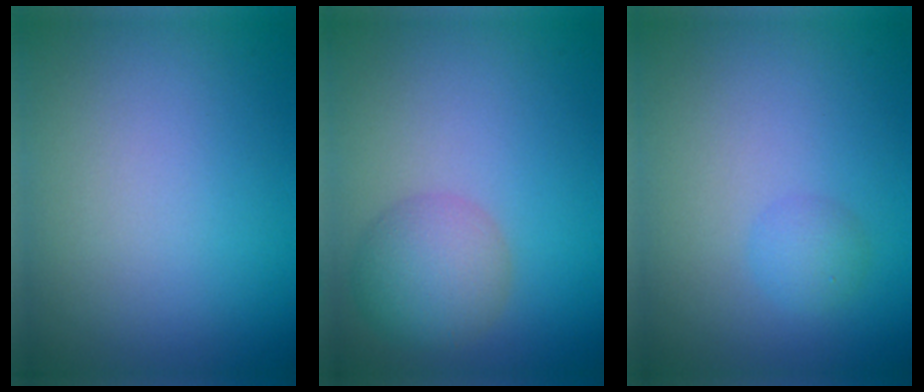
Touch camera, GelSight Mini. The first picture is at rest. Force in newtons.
{"total": 4.2, "press": 4.2, "slide": 0.2}
{"total": 1.5, "press": 1.5, "slide": 0.0}